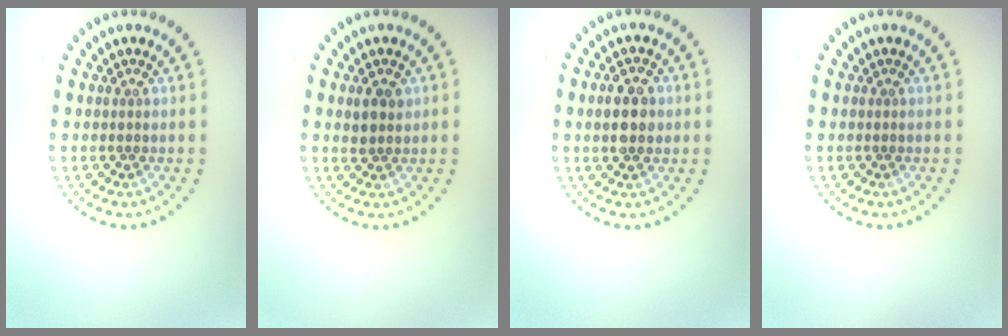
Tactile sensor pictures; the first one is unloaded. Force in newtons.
{"total": 1.8, "press": 1.7, "slide": 0.5}
{"total": 3.5, "press": 3.5, "slide": 0.2}
{"total": 0.0}